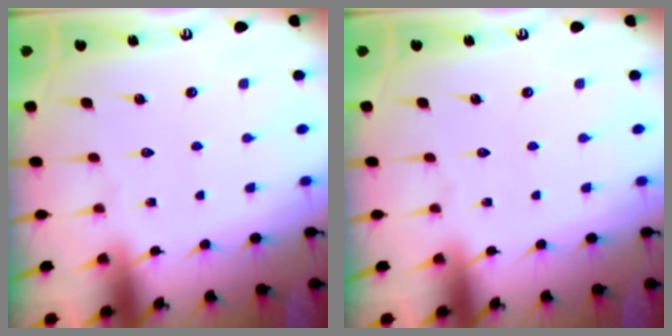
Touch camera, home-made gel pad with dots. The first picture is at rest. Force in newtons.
{"total": 0.0}